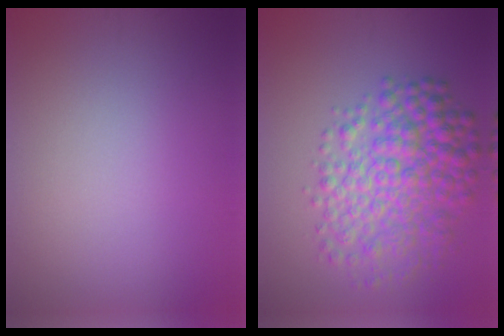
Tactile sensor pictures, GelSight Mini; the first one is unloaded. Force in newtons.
{"total": 7.0, "press": 7.0, "slide": 0.1}